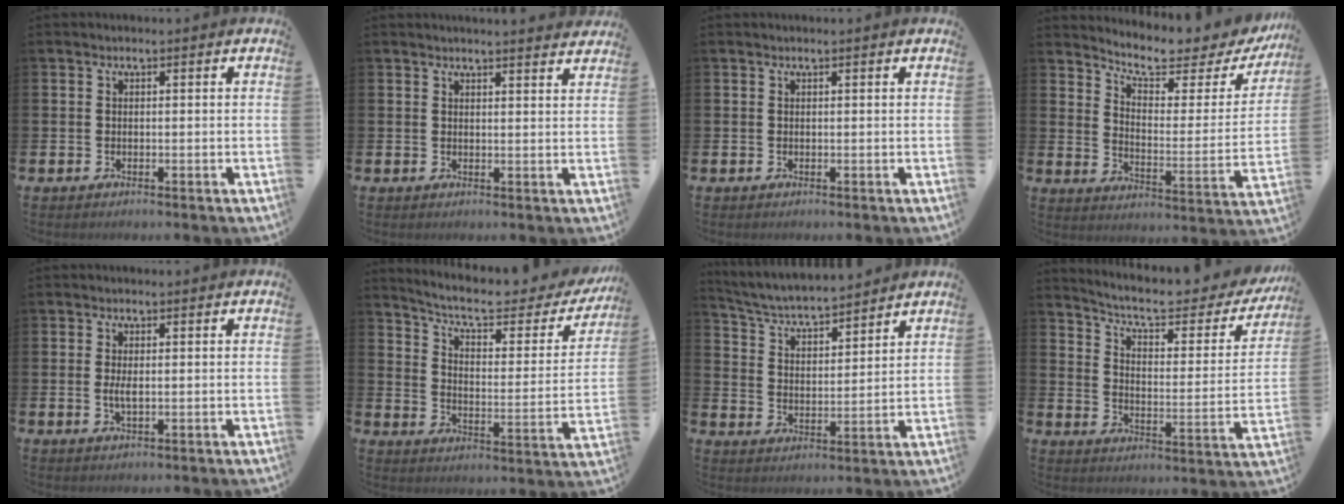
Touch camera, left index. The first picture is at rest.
{"total": 2.4, "force": [2.4, -0.2, -0.2], "torque": [0.008, -0.017, 0.041]}
{"total": 0.0}
{"total": 7.2, "force": [6.6, 1.5, 2.5], "torque": [-0.072, -0.050, 0.108]}
{"total": 2.4, "force": [0.0, 0.8, 2.2], "torque": [-0.034, -0.002, -0.003]}
{"total": 7.9, "force": [6.6, 2.1, 3.8], "torque": [-0.101, -0.039, 0.107]}
{"total": 5.0, "force": [4.8, 0.6, 1.2], "torque": [-0.051, -0.039, 0.081]}
{"total": 7.1, "force": [6.0, 1.9, 3.2], "torque": [-0.088, -0.040, 0.098]}